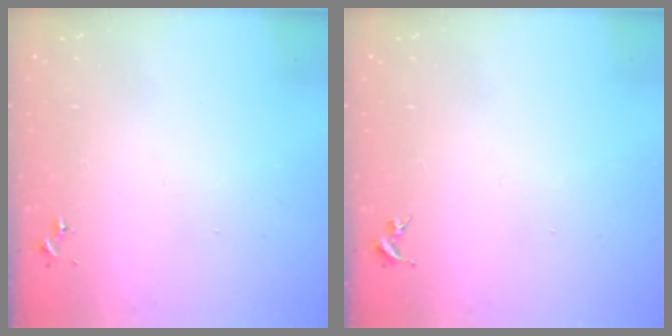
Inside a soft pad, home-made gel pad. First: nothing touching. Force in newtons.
{"total": 0.0}